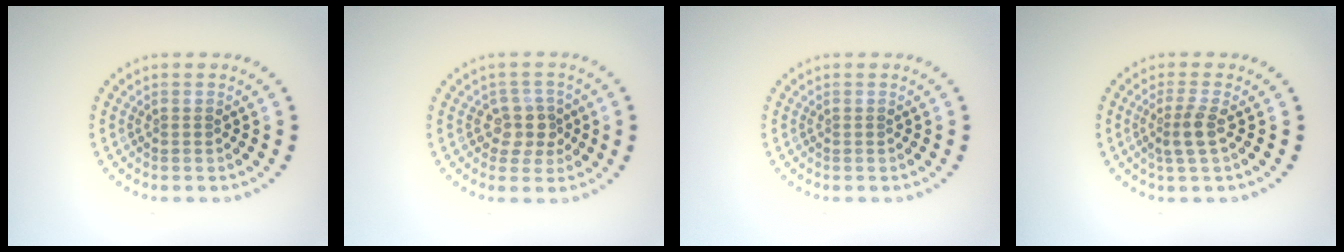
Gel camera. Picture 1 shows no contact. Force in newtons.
{"total": 2.7, "press": 2.3, "slide": 1.4}
{"total": 0.0}
{"total": 2.2, "press": 1.9, "slide": 1.2}